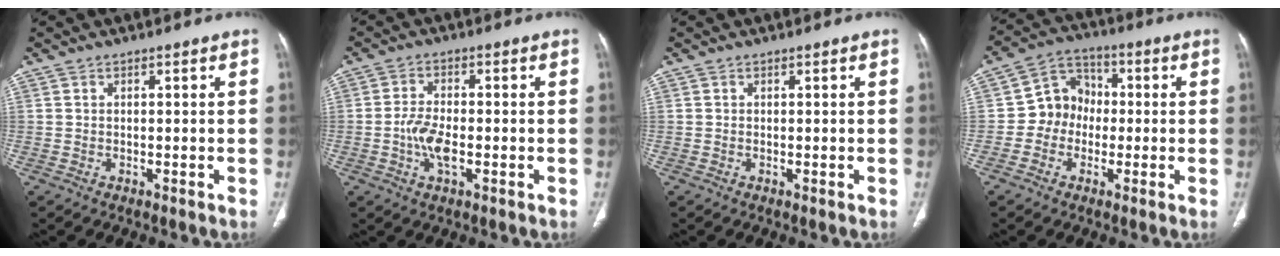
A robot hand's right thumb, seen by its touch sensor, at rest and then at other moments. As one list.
[{"total": 5.8, "force": [-1.3, 2.7, 5.0], "torque": [-0.104, 0.005, -0.026]}, {"total": 0.0}, {"total": 8.3, "force": [-1.1, 7.5, 3.5], "torque": [-0.023, 0.029, -0.036]}]